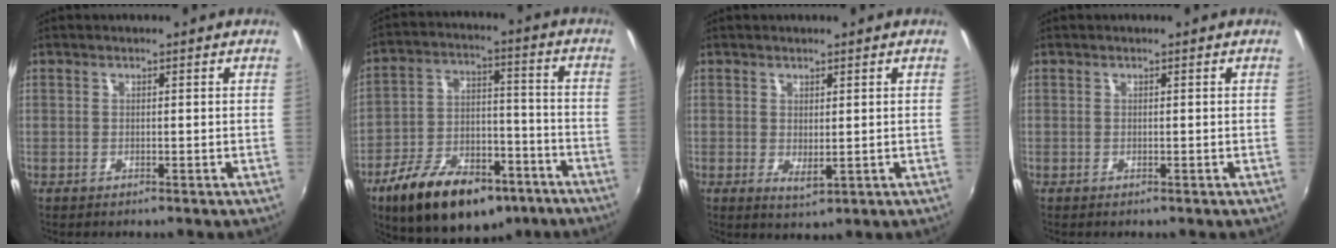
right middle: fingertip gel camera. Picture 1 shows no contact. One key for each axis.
{"total": 20.8, "fx": -13.1, "fy": 10.2, "fz": 12.5, "tx": -0.229, "ty": 0.001, "tz": -0.197}
{"total": 2.2, "fx": 0.3, "fy": 1.0, "fz": 1.9, "tx": -0.031, "ty": -0.008, "tz": 0.007}
{"total": 0.0}